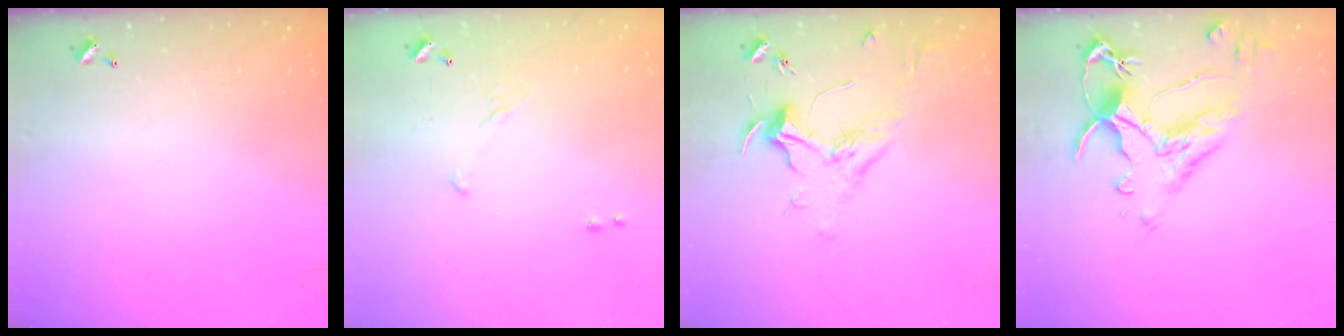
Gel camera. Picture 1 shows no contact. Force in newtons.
{"total": 5.8, "press": 5.8, "slide": 0.8}
{"total": 1.9, "press": 1.7, "slide": 0.7}
{"total": 4.0, "press": 3.7, "slide": 1.4}